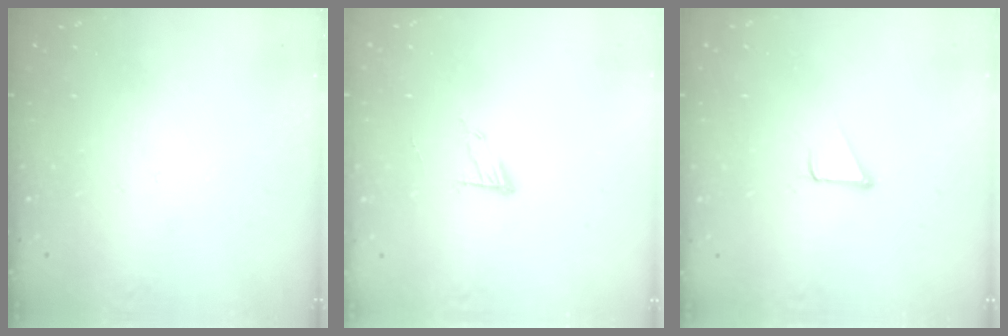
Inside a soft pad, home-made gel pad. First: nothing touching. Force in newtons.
{"total": 6.1, "press": 6.1, "slide": 0.5}
{"total": 1.9, "press": 1.9, "slide": 0.1}